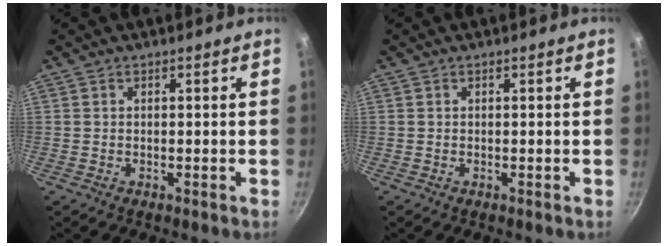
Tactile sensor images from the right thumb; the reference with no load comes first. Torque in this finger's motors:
{"motor_torque": [-0.01, 0.00, 0.00, 0.00, 0.00]}